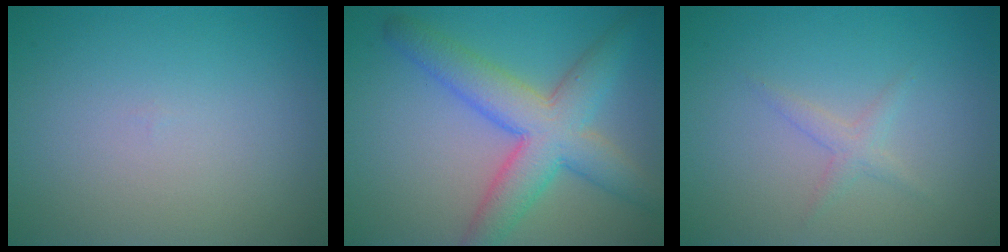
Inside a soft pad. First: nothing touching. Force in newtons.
{"total": 7.0, "press": 7.0, "slide": 0.1}
{"total": 1.3, "press": 1.3, "slide": 0.1}